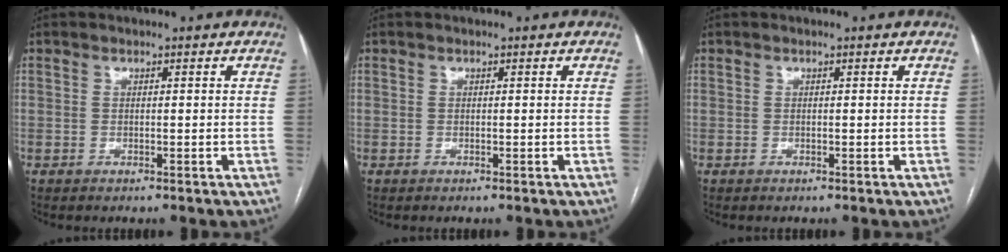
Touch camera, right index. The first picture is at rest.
{"total": 0.0}
{"total": 0.0}